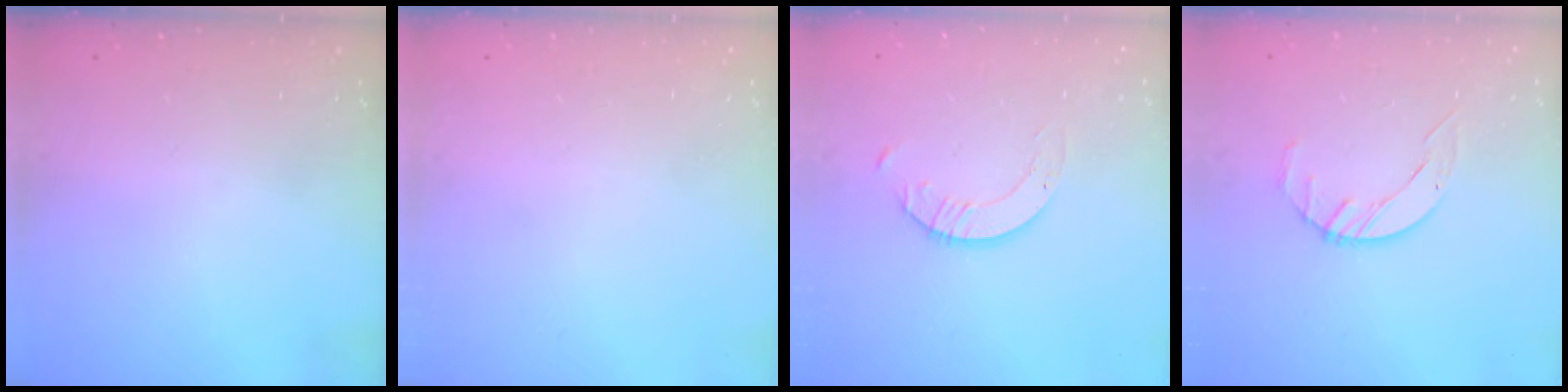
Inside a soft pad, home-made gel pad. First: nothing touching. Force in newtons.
{"total": 0.0}
{"total": 2.3, "press": 2.3, "slide": 0.2}
{"total": 3.2, "press": 3.2, "slide": 0.4}